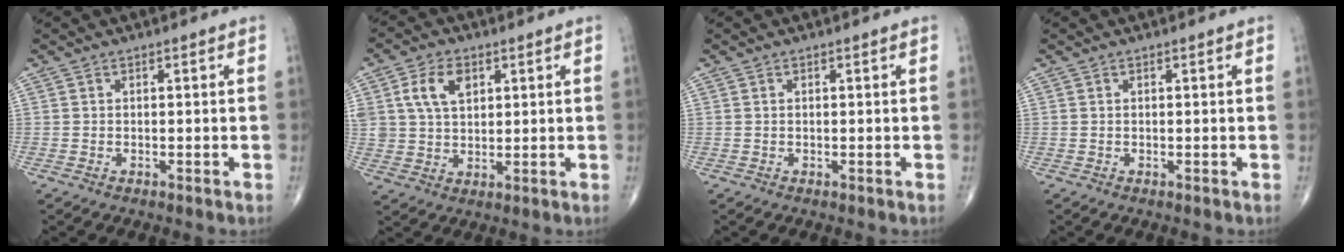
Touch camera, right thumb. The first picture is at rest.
{"total": 8.0, "force": [3.0, 5.3, 5.2], "torque": [-0.088, -0.005, 0.058]}
{"total": 0.0}
{"total": 0.0}